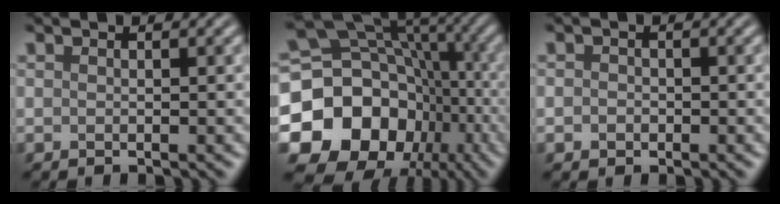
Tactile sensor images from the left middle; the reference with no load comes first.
{"total": 18.2, "force": [-5.7, 15.2, 8.3], "torque": [-0.157, 0.000, -0.122]}
{"total": 1.0, "force": [-0.2, 0.9, 0.3], "torque": [-0.001, -0.003, -0.006]}